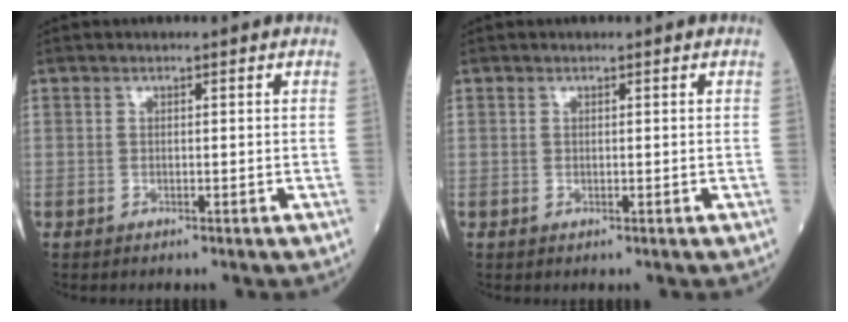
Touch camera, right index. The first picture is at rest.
{"total": 0.0}